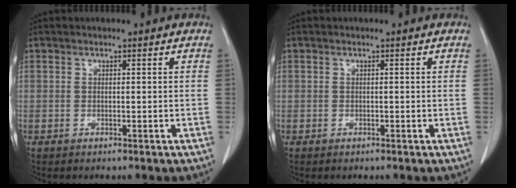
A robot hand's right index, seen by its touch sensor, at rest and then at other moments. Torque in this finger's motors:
{"motor_torque": [-0.05, 0.01, 0.01, -0.01]}